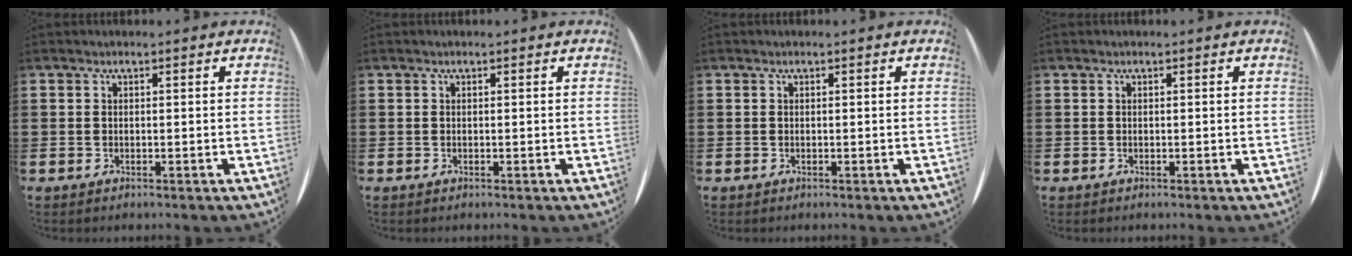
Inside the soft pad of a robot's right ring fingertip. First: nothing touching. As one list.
[{"total": 0.0}, {"total": 0.0}, {"total": 0.0}]